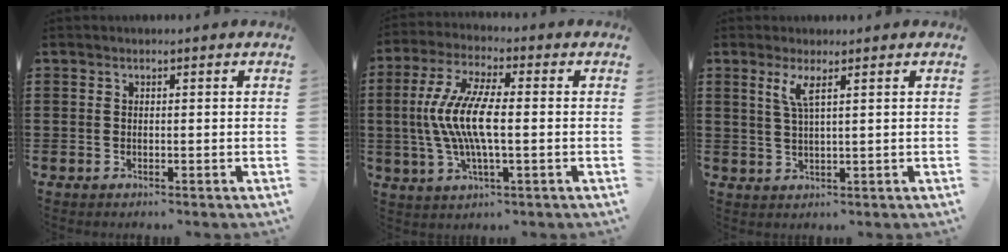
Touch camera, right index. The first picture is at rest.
{"total": 9.8, "force": [-1.0, 2.8, 9.3], "torque": [-0.211, -0.012, -0.028]}
{"total": 3.2, "force": [1.5, 0.3, 2.9], "torque": [-0.063, 0.000, 0.023]}